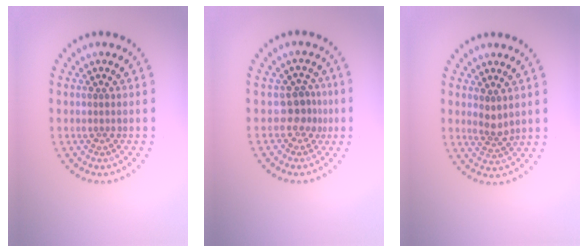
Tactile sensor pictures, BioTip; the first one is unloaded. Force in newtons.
{"total": 2.4, "press": 1.6, "slide": 1.7}
{"total": 1.7, "press": 1.4, "slide": 0.8}